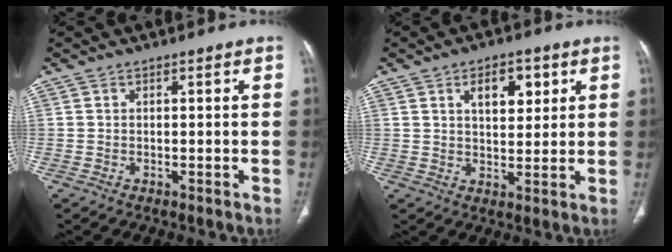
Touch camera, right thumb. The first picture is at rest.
{"total": 7.4, "force": [3.1, 4.0, 5.4], "torque": [-0.059, -0.014, 0.048]}